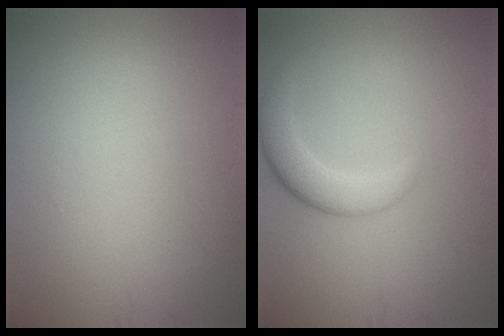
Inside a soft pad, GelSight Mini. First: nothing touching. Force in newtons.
{"total": 2.8, "press": 2.7, "slide": 0.3}